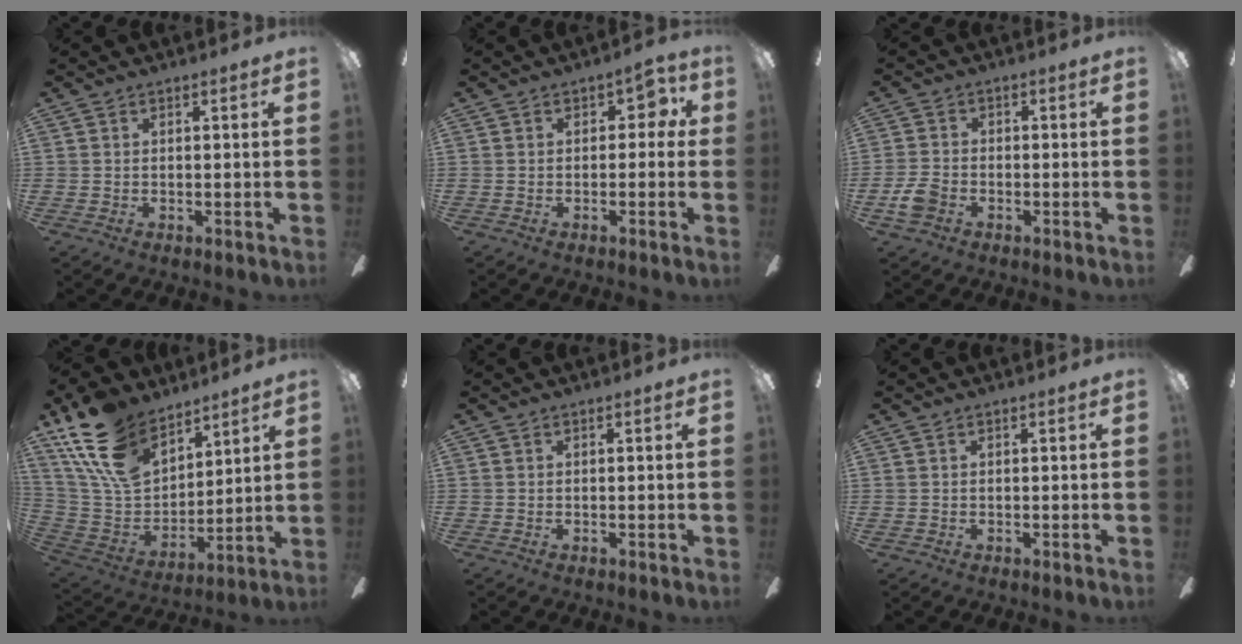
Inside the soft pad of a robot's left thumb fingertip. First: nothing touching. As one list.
[{"total": 3.9, "force": [0.5, 2.7, 2.7], "torque": [-0.038, 0.006, 0.005]}, {"total": 4.9, "force": [-2.3, 3.4, 2.7], "torque": [-0.059, 0.011, -0.044]}, {"total": 20.4, "force": [13.2, 11.4, 10.5], "torque": [-0.235, -0.060, 0.247]}, {"total": 0.0}, {"total": 0.0}]